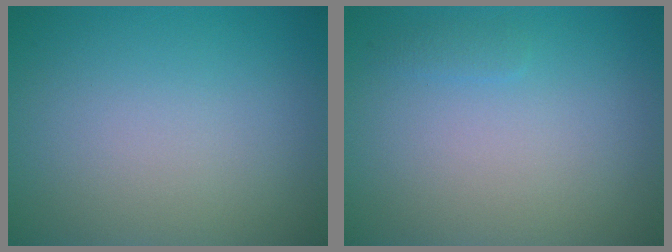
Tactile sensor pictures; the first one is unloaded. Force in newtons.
{"total": 0.6, "press": 0.6, "slide": 0.0}